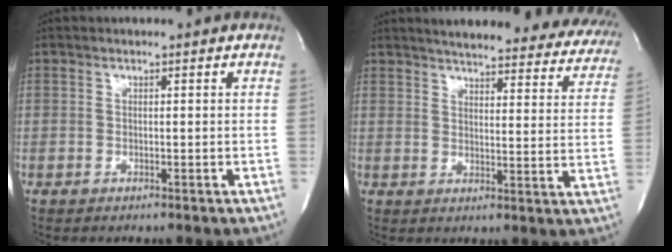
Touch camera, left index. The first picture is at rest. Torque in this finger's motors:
{"motor_torque": [0.20, -0.22, 0.55, 0.08]}